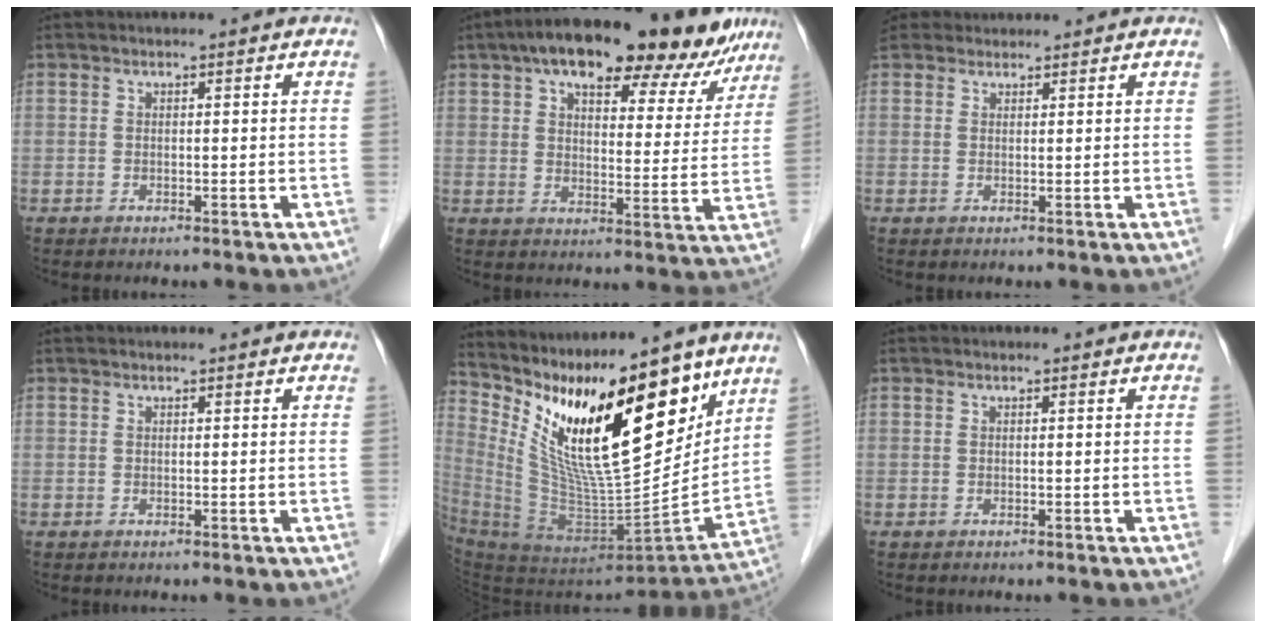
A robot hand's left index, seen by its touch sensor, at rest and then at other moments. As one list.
[{"total": 20.2, "force": [14.9, 7.3, 11.5], "torque": [-0.155, 0.039, 0.195]}, {"total": 2.9, "force": [2.5, 1.5, -0.4], "torque": [0.007, 0.025, 0.043]}, {"total": 1.1, "force": [1.0, 0.2, 0.2], "torque": [-0.007, 0.011, 0.016]}, {"total": 24.7, "force": [14.2, 6.7, 19.1], "torque": [-0.357, -0.012, 0.254]}, {"total": 0.0}]